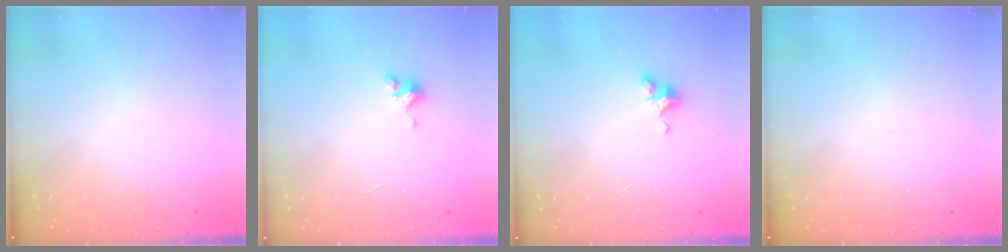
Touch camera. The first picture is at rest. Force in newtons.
{"total": 2.5, "press": 2.5, "slide": 0.3}
{"total": 3.3, "press": 3.3, "slide": 0.3}
{"total": 0.0}